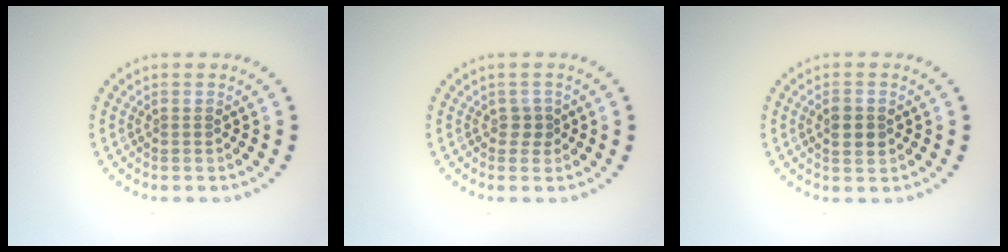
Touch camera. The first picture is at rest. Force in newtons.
{"total": 1.1, "press": 0.8, "slide": 0.7}
{"total": 2.2, "press": 2.2, "slide": 0.1}